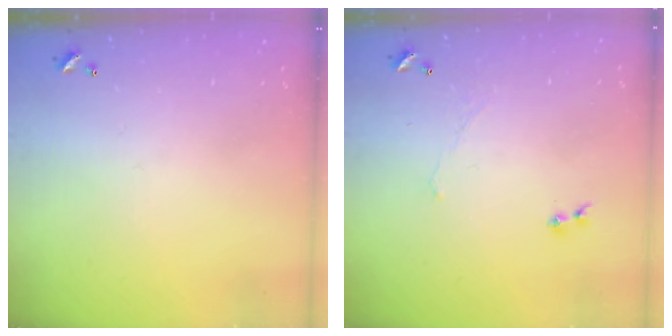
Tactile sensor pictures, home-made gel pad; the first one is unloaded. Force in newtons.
{"total": 1.5, "press": 1.4, "slide": 0.6}